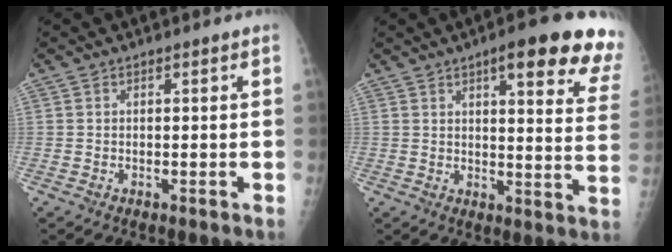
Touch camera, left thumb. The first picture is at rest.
{"total": 18.8, "force": [11.8, 4.1, 14.1], "torque": [-0.151, -0.037, 0.130]}